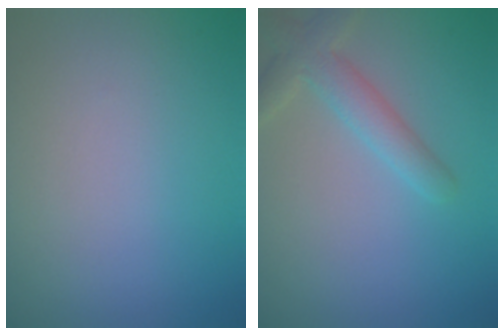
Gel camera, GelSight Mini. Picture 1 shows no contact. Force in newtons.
{"total": 3.3, "press": 3.3, "slide": 0.2}